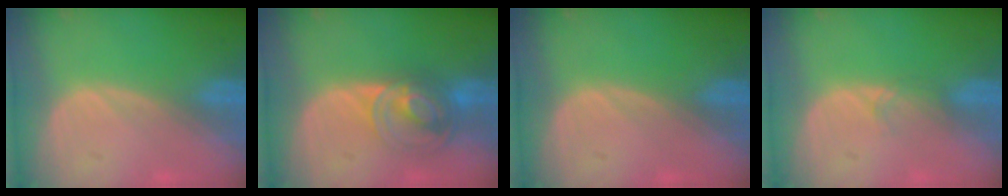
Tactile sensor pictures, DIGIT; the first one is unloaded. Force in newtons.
{"total": 7.5, "press": 6.1, "slide": 4.3}
{"total": 0.0}
{"total": 0.9, "press": 0.8, "slide": 0.2}